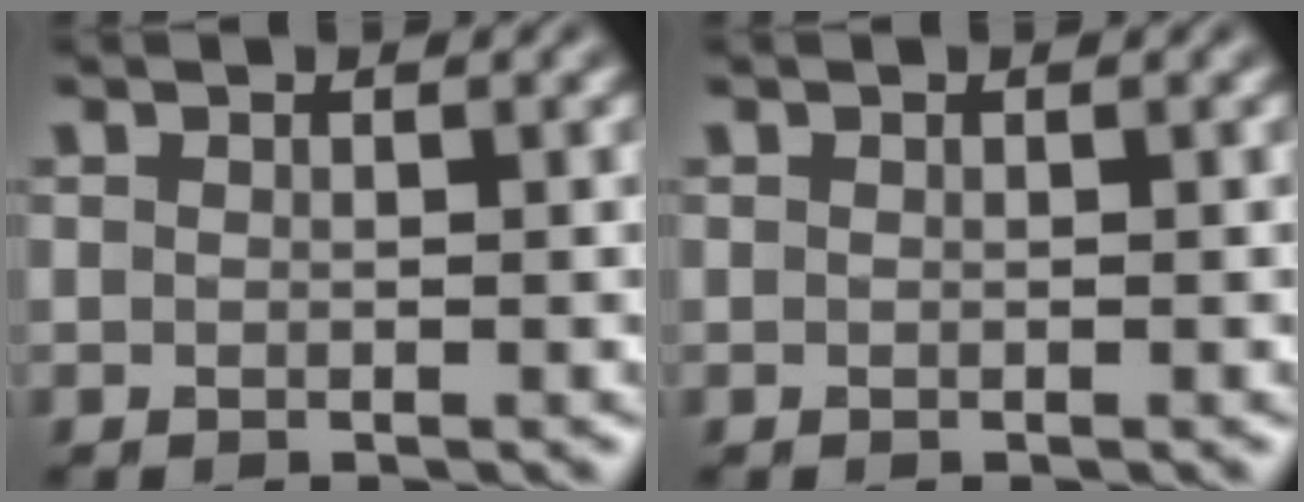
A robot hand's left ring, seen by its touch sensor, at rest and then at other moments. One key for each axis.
{"total": 0.0}